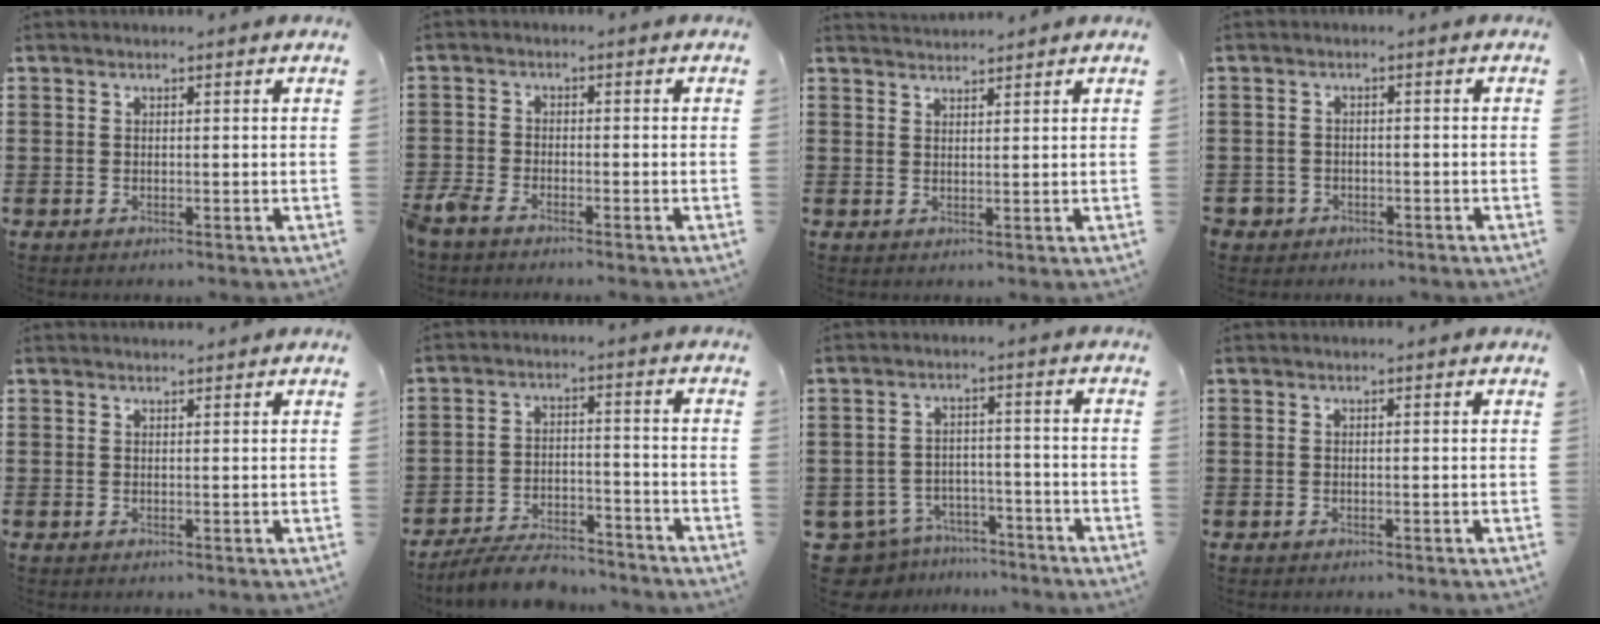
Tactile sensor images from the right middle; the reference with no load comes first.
{"total": 2.8, "force": [-2.5, 0.7, 1.1], "torque": [-0.049, -0.008, -0.059]}
{"total": 1.8, "force": [1.8, 0.1, -0.1], "torque": [-0.004, 0.004, 0.035]}
{"total": 1.8, "force": [-1.4, 1.2, -0.1], "torque": [-0.005, 0.001, -0.033]}
{"total": 0.9, "force": [0.9, 0.0, 0.0], "torque": [0.005, -0.003, 0.015]}
{"total": 6.7, "force": [-6.3, 1.3, 2.0], "torque": [-0.032, 0.012, -0.118]}
{"total": 5.7, "force": [-5.4, 1.6, 0.8], "torque": [-0.044, 0.007, -0.118]}
{"total": 0.0}